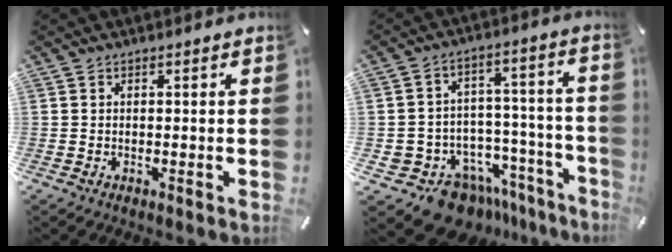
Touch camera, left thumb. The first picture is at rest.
{"total": 13.9, "force": [-9.7, 8.8, 4.7], "torque": [-0.064, 0.056, -0.153]}